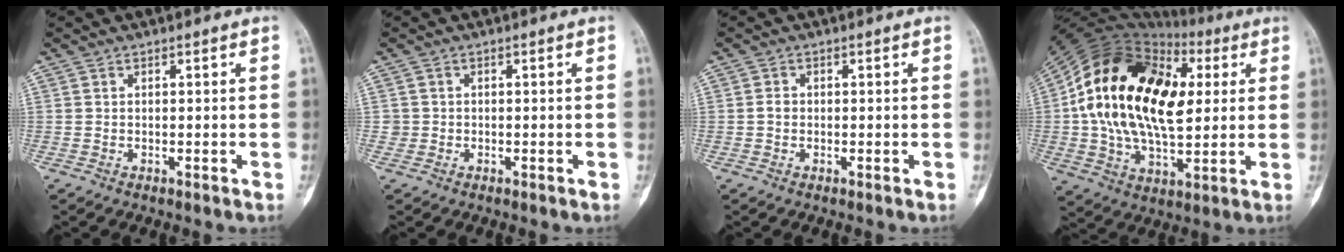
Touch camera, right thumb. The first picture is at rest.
{"total": 0.9, "force": [-0.2, 0.9, 0.0], "torque": [0.005, 0.005, -0.006]}
{"total": 1.3, "force": [-0.2, 1.0, 0.7], "torque": [-0.008, 0.004, -0.004]}
{"total": 27.0, "force": [4.6, 15.3, 21.8], "torque": [-0.397, 0.014, 0.076]}